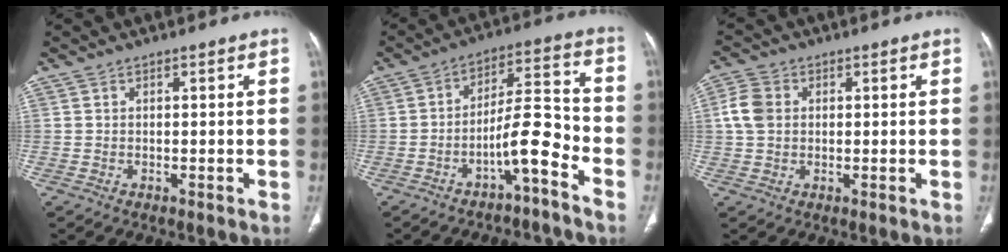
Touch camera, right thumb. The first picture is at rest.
{"total": 8.9, "force": [-5.2, 1.7, 7.0], "torque": [-0.117, 0.072, -0.088]}
{"total": 5.2, "force": [0.6, 4.1, 3.1], "torque": [-0.065, 0.010, 0.008]}